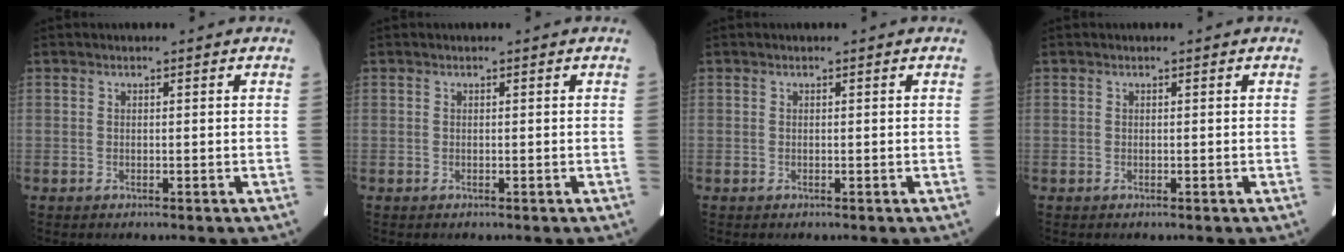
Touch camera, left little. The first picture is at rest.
{"total": 0.0}
{"total": 0.0}
{"total": 0.0}